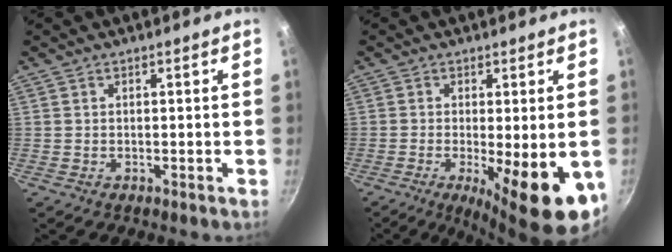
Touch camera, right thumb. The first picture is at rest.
{"total": 13.3, "force": [-3.9, 3.5, 12.2], "torque": [-0.164, -0.014, -0.048]}